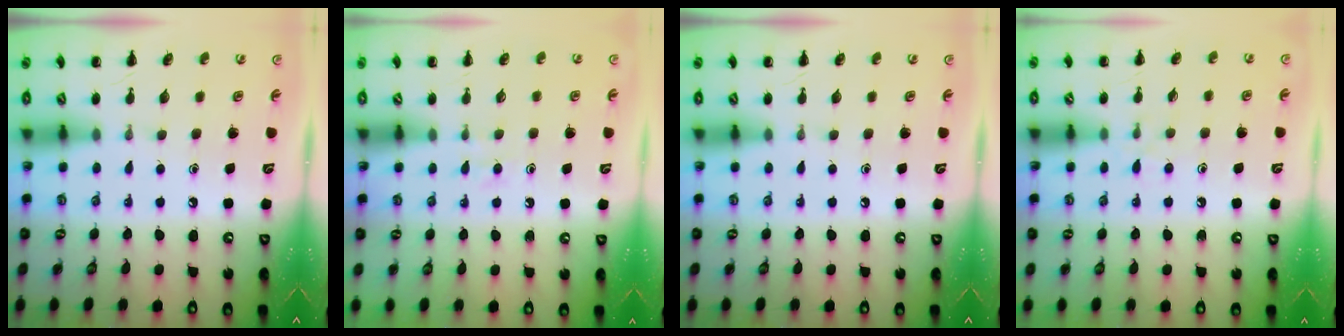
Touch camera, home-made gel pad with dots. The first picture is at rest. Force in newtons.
{"total": 2.6, "press": 2.5, "slide": 0.9}
{"total": 0.0}
{"total": 5.8, "press": 5.6, "slide": 1.6}